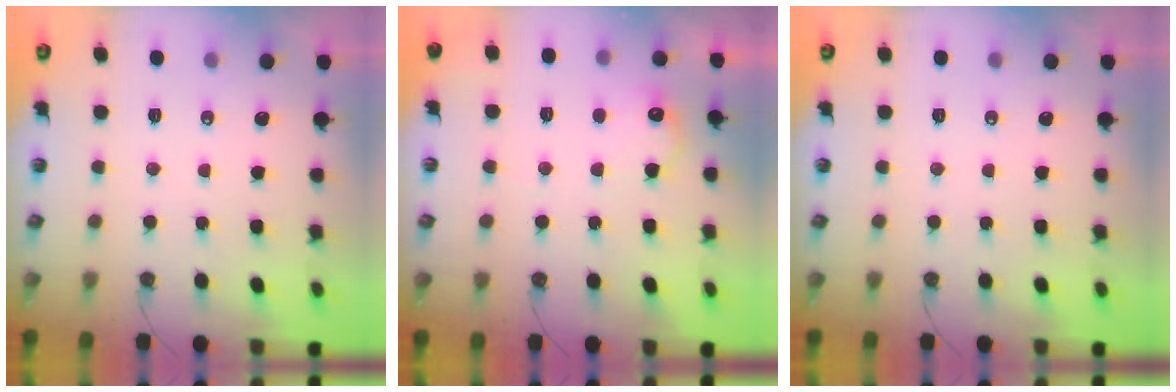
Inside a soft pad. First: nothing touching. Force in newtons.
{"total": 11.8, "press": 11.8, "slide": 0.7}
{"total": 0.0}